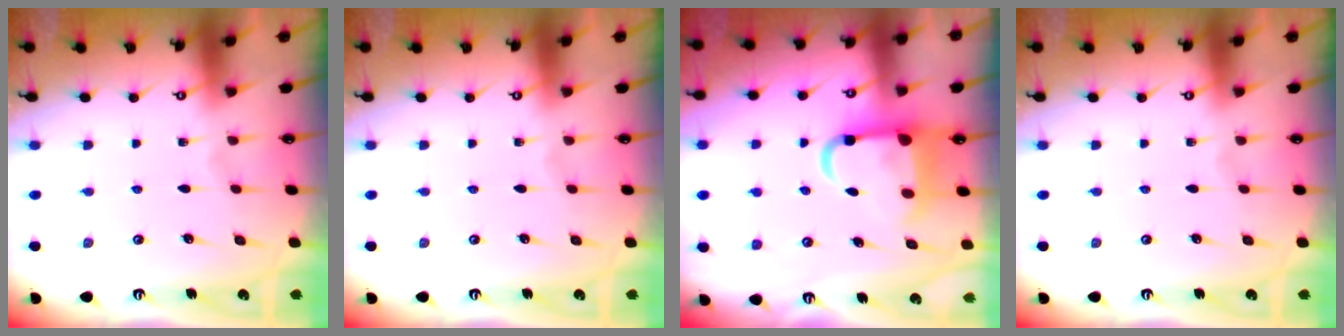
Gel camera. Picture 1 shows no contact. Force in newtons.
{"total": 0.0}
{"total": 9.9, "press": 9.7, "slide": 1.7}
{"total": 0.0}